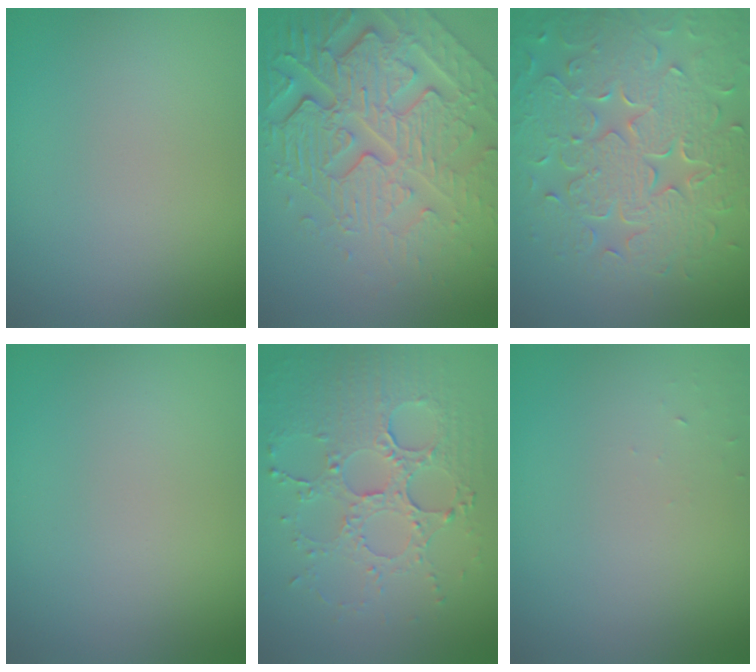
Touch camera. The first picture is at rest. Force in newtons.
{"total": 8.5, "press": 5.9, "slide": 6.2}
{"total": 8.9, "press": 6.5, "slide": 6.1}
{"total": 0.0}
{"total": 5.4, "press": 3.8, "slide": 3.8}
{"total": 0.6, "press": 0.6, "slide": 0.1}